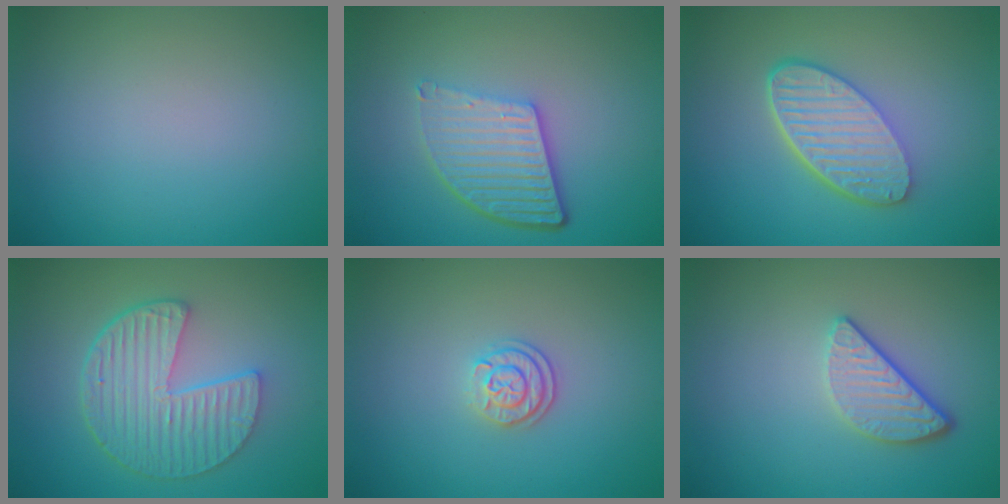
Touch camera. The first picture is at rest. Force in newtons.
{"total": 5.6, "press": 4.0, "slide": 4.0}
{"total": 6.0, "press": 4.4, "slide": 4.1}
{"total": 6.7, "press": 4.8, "slide": 4.6}
{"total": 2.3, "press": 1.9, "slide": 1.2}
{"total": 3.3, "press": 2.7, "slide": 1.8}